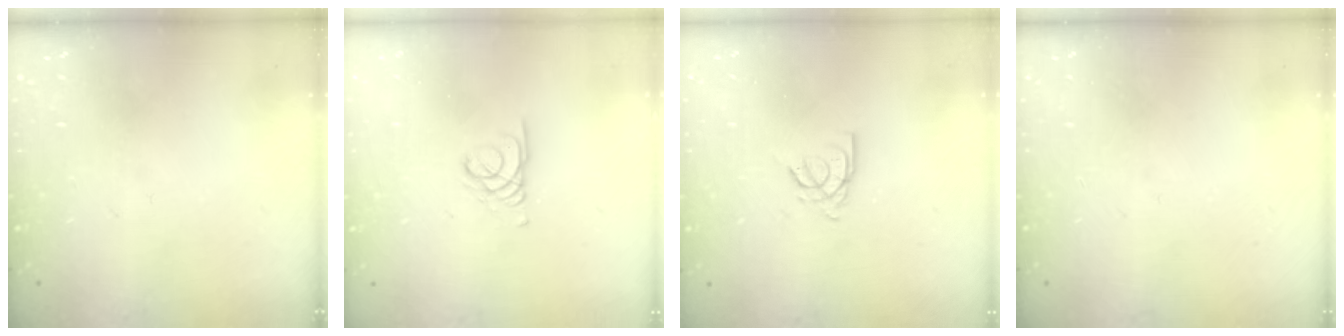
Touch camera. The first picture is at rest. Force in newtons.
{"total": 1.7, "press": 1.7, "slide": 0.2}
{"total": 4.0, "press": 4.0, "slide": 0.1}
{"total": 0.0}